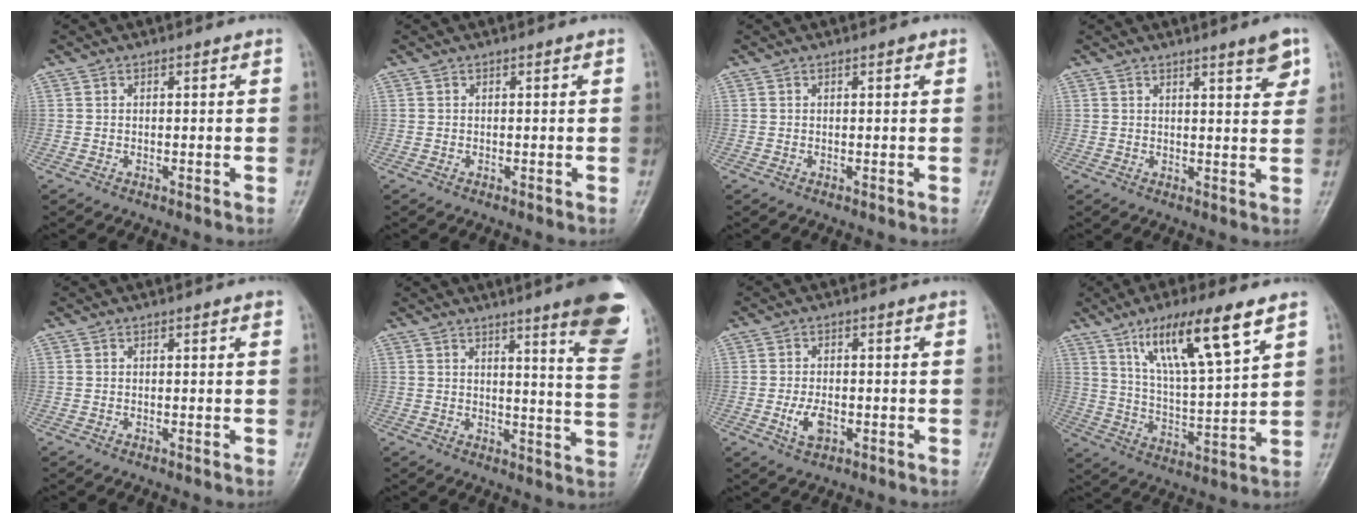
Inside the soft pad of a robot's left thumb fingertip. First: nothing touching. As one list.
[{"total": 0.0}, {"total": 0.6, "force": [0.4, 0.3, 0.4], "torque": [-0.006, -0.001, 0.003]}, {"total": 4.6, "force": [2.9, 0.7, 3.5], "torque": [-0.040, -0.018, 0.037]}, {"total": 0.5, "force": [0.3, 0.1, 0.4], "torque": [-0.007, 0.000, 0.001]}, {"total": 14.1, "force": [8.7, 1.6, 11.0], "torque": [-0.116, -0.051, 0.100]}, {"total": 4.2, "force": [-1.1, 2.4, 3.2], "torque": [-0.059, 0.000, -0.017]}, {"total": 15.4, "force": [8.8, 2.9, 12.4], "torque": [-0.211, -0.037, 0.164]}]